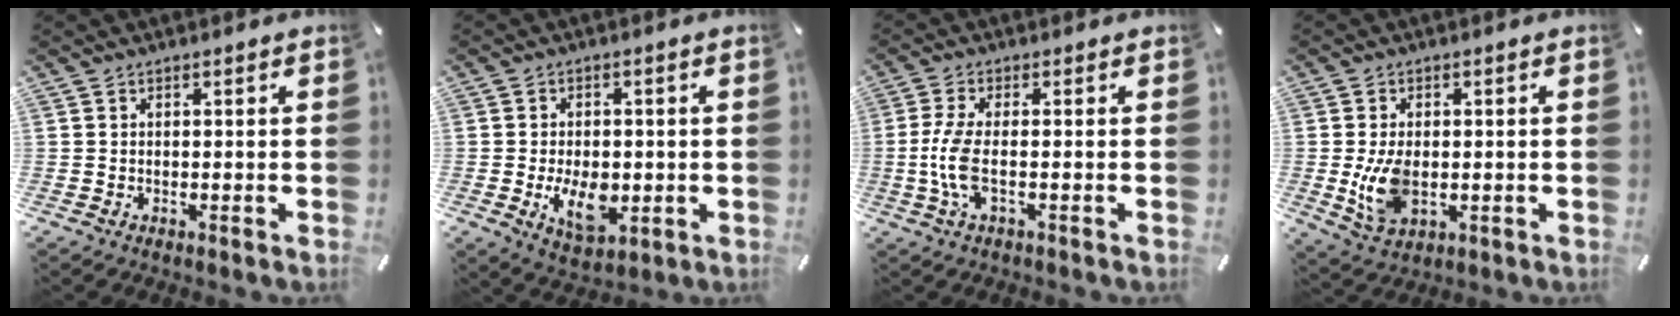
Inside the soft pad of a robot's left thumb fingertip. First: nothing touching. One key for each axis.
{"total": 8.8, "fx": -1.7, "fy": 5.6, "fz": 6.5, "tx": -0.112, "ty": -0.005, "tz": -0.030}
{"total": 7.0, "fx": -1.1, "fy": 1.8, "fz": 6.7, "tx": -0.156, "ty": -0.019, "tz": -0.025}
{"total": 8.2, "fx": -0.7, "fy": 5.2, "fz": 6.3, "tx": -0.130, "ty": -0.009, "tz": -0.014}